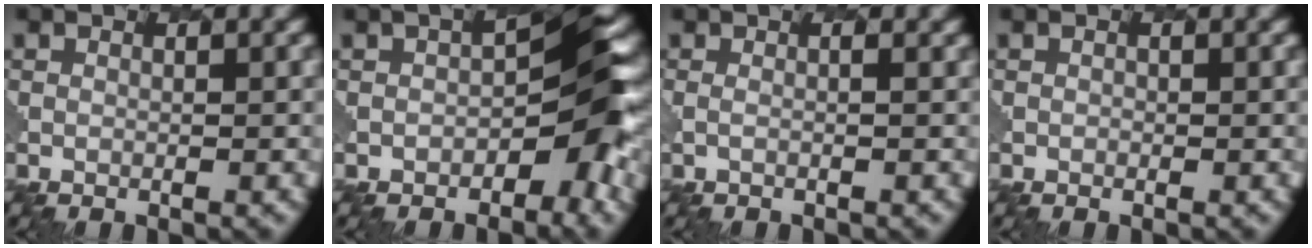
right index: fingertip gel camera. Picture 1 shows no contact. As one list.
[{"total": 4.1, "force": [-0.4, 2.3, 3.3], "torque": [-0.051, 0.017, -0.038]}, {"total": 1.2, "force": [0.5, 0.4, 1.0], "torque": [-0.008, 0.013, -0.010]}, {"total": 0.7, "force": [-0.3, 0.7, 0.1], "torque": [-0.011, -0.007, -0.008]}]